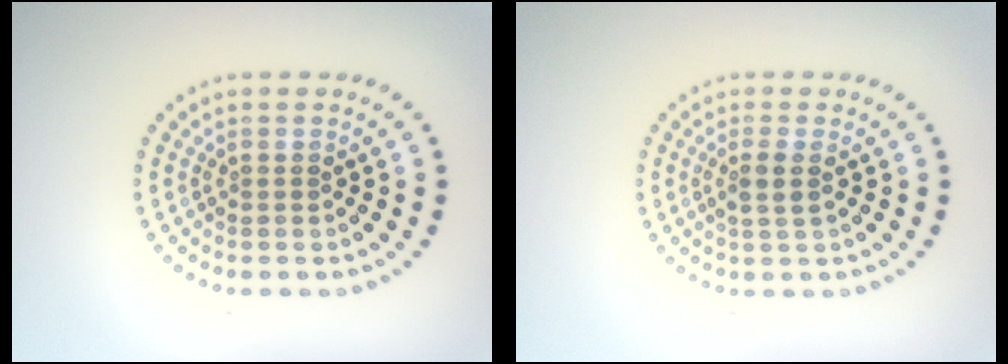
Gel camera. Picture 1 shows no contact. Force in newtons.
{"total": 1.6, "press": 1.4, "slide": 0.7}